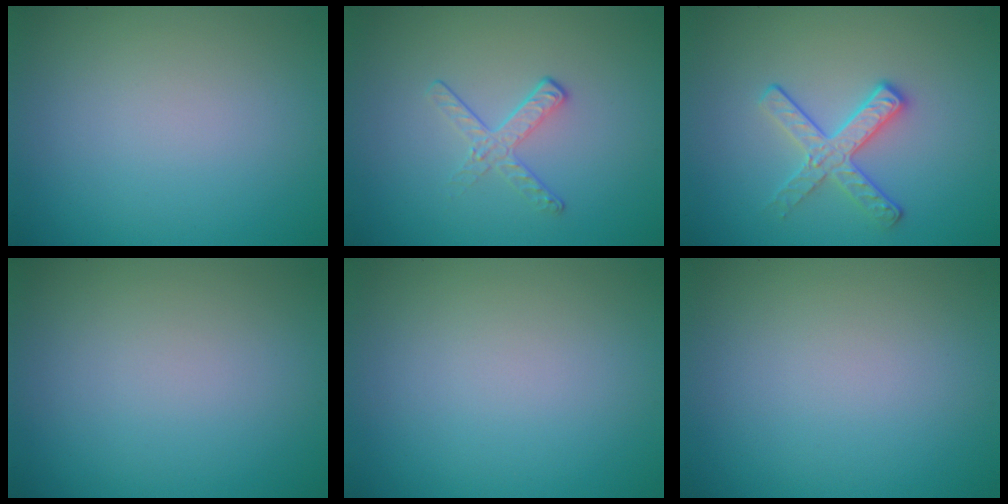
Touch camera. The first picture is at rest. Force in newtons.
{"total": 1.9, "press": 1.1, "slide": 1.6}
{"total": 2.8, "press": 2.6, "slide": 1.1}
{"total": 0.0}
{"total": 0.0}
{"total": 0.0}